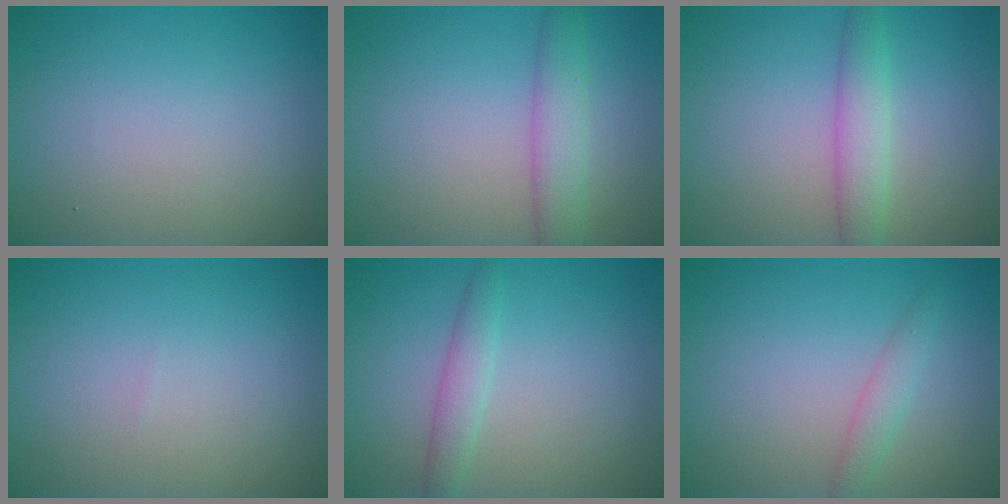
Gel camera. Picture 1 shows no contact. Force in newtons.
{"total": 3.4, "press": 3.4, "slide": 0.1}
{"total": 3.0, "press": 3.0, "slide": 0.1}
{"total": 0.0}
{"total": 2.0, "press": 2.0, "slide": 0.0}
{"total": 1.6, "press": 1.6, "slide": 0.1}